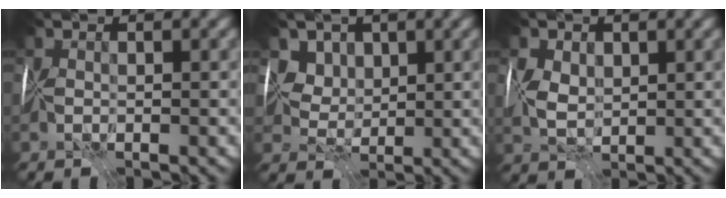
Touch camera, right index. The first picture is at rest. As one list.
[{"total": 3.2, "force": [2.4, 2.0, 0.4], "torque": [-0.006, -0.016, 0.050]}, {"total": 2.4, "force": [1.1, 1.6, 1.5], "torque": [-0.027, 0.007, 0.020]}]